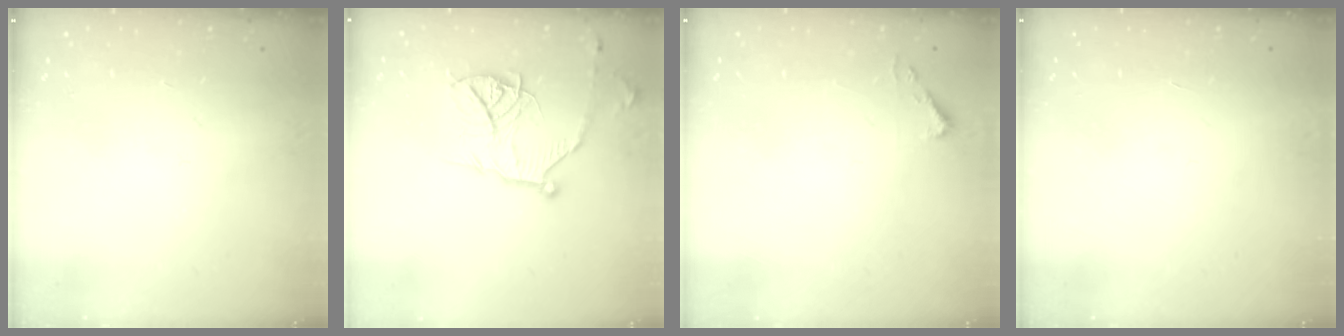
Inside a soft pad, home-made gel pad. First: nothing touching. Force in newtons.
{"total": 14.6, "press": 14.5, "slide": 1.3}
{"total": 3.7, "press": 3.7, "slide": 0.4}
{"total": 1.7, "press": 1.7, "slide": 0.1}